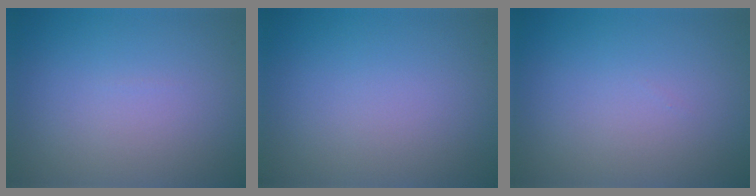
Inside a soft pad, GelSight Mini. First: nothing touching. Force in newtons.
{"total": 0.0}
{"total": 0.0}